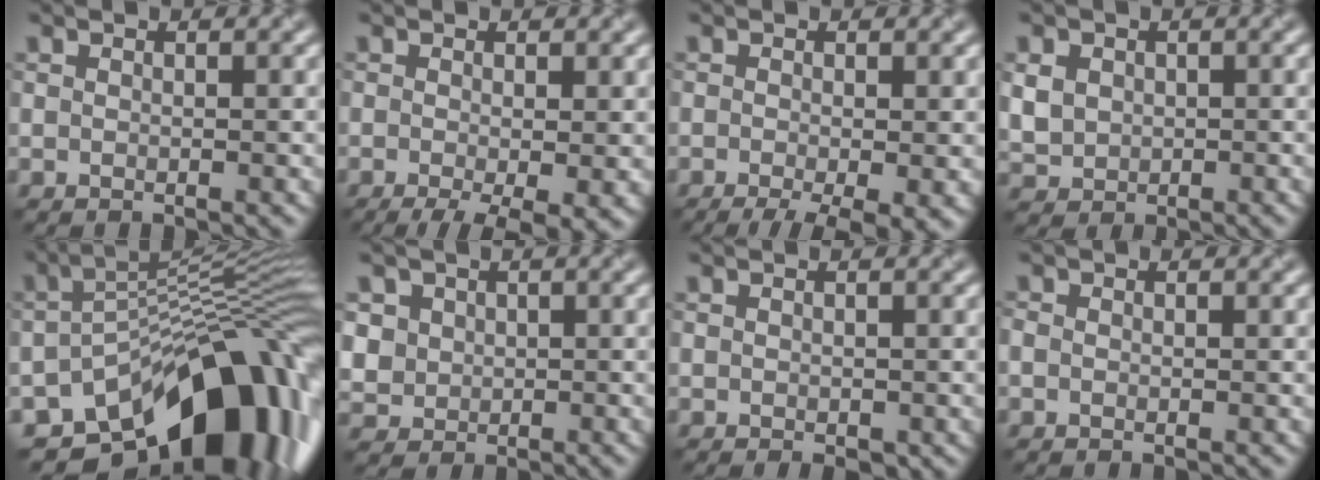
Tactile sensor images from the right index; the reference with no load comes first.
{"total": 5.2, "force": [-2.2, 1.5, 4.5], "torque": [-0.071, -0.011, -0.031]}
{"total": 5.4, "force": [-2.8, 1.3, 4.3], "torque": [-0.062, -0.008, -0.041]}
{"total": 2.9, "force": [0.3, 2.6, 1.3], "torque": [-0.035, -0.001, 0.009]}
{"total": 15.8, "force": [-8.7, 7.8, 10.6], "torque": [-0.142, 0.000, -0.141]}
{"total": 3.6, "force": [1.1, 3.3, 1.0], "torque": [-0.031, 0.011, 0.026]}
{"total": 0.9, "force": [-0.4, 0.5, 0.7], "torque": [-0.009, -0.005, -0.005]}
{"total": 0.6, "force": [-0.3, 0.4, 0.2], "torque": [-0.004, -0.003, -0.006]}